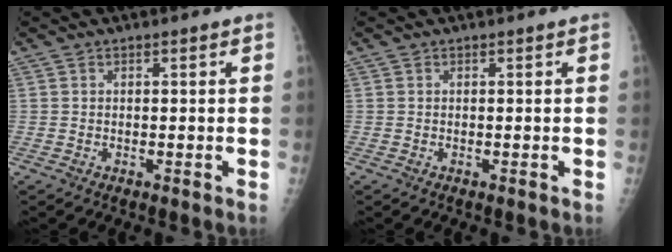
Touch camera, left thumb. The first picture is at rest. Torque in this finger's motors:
{"motor_torque": [0.00, 0.00, 0.00, 0.00, 0.00]}